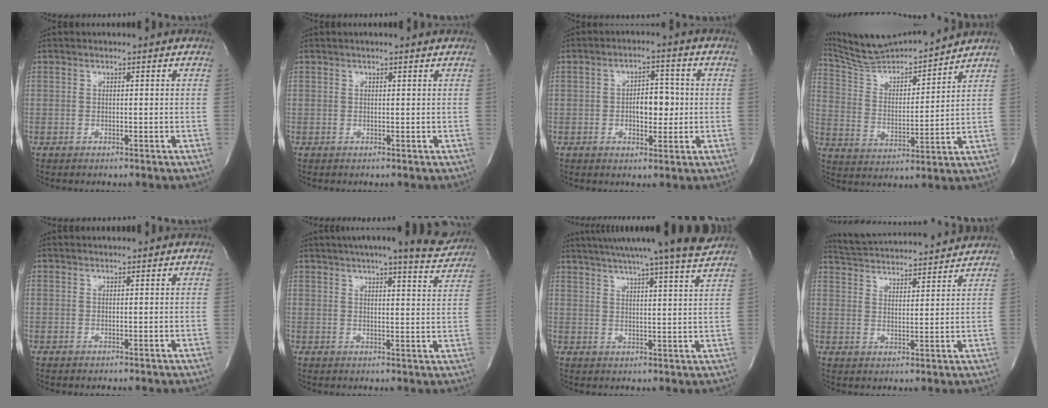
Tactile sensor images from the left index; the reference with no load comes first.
{"total": 0.6, "force": [0.4, -0.1, 0.4], "torque": [-0.015, 0.006, 0.006]}
{"total": 5.3, "force": [-0.3, 2.7, 4.5], "torque": [-0.068, 0.010, -0.003]}
{"total": 15.3, "force": [14.6, 0.3, 4.4], "torque": [-0.089, 0.006, 0.258]}
{"total": 0.9, "force": [0.8, 0.0, 0.4], "torque": [-0.011, 0.016, 0.013]}
{"total": 15.2, "force": [13.4, 2.0, 7.0], "torque": [-0.099, 0.020, 0.158]}
{"total": 19.5, "force": [17.4, -1.5, 8.7], "torque": [-0.148, -0.021, 0.231]}
{"total": 16.3, "force": [15.6, 1.3, 4.5], "torque": [-0.088, 0.025, 0.229]}